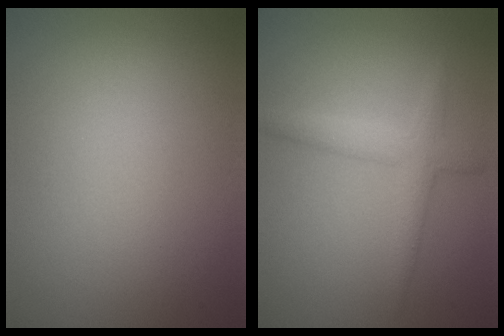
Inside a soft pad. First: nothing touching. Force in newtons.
{"total": 2.7, "press": 2.7, "slide": 0.2}